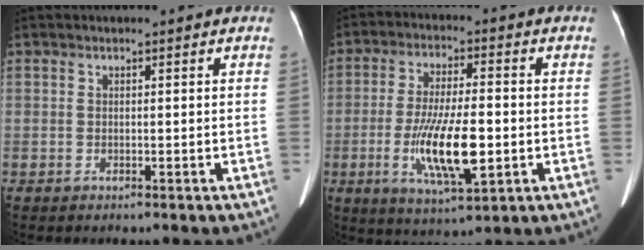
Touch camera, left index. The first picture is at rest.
{"total": 11.8, "force": [-2.7, 2.5, 11.2], "torque": [-0.215, -0.013, -0.043]}